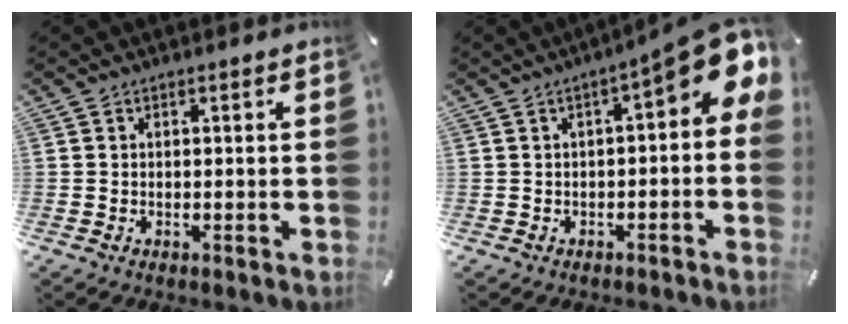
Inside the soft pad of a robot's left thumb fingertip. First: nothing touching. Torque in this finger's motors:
{"motor_torque": [0.36, 1.08, 1.64, -0.23, 0.29]}